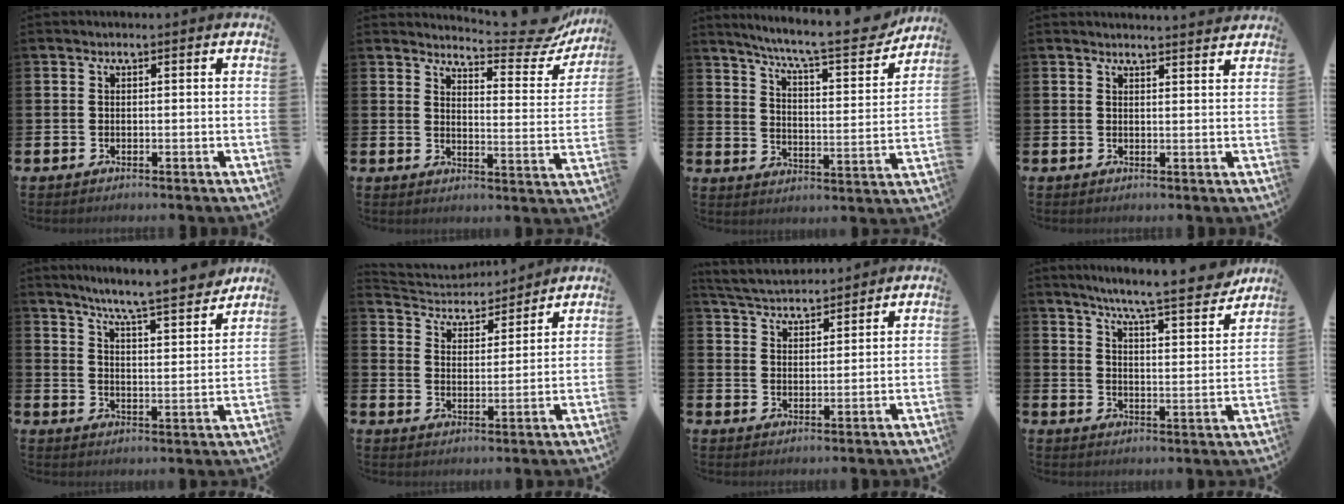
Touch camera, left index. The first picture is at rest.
{"total": 7.1, "force": [6.9, 0.9, 1.7], "torque": [-0.028, -0.058, 0.116]}
{"total": 9.6, "force": [8.3, 1.2, 4.6], "torque": [-0.104, -0.055, 0.135]}
{"total": 2.4, "force": [2.4, -0.2, -0.1], "torque": [0.011, -0.021, 0.041]}
{"total": 7.6, "force": [7.1, -0.4, 2.7], "torque": [-0.068, -0.056, 0.119]}
{"total": 4.7, "force": [4.4, 1.5, 0.2], "torque": [-0.032, -0.031, 0.073]}
{"total": 4.6, "force": [4.5, 0.8, 0.3], "torque": [-0.027, -0.024, 0.082]}
{"total": 7.9, "force": [7.3, -0.3, 3.0], "torque": [-0.066, -0.058, 0.121]}